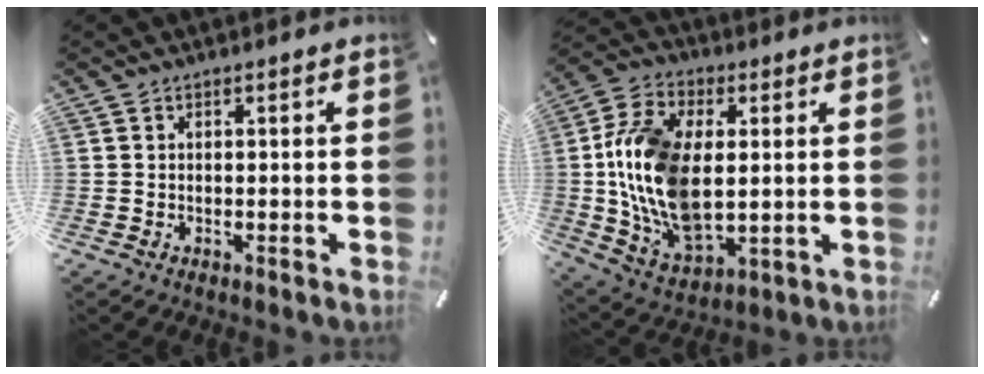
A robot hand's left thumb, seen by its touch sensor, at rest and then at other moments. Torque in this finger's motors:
{"motor_torque": [0.88, 1.60, 2.74, 0.04, 0.39]}